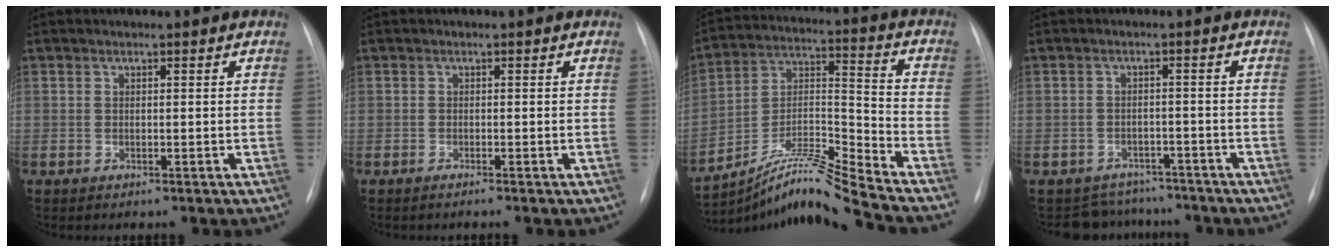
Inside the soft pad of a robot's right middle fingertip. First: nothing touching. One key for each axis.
{"total": 0.9, "fx": -0.7, "fy": -0.3, "fz": 0.5, "tx": -0.008, "ty": 0.001, "tz": -0.012}
{"total": 12.9, "fx": -11.8, "fy": -2.8, "fz": 4.6, "tx": -0.084, "ty": 0.023, "tz": -0.212}
{"total": 6.1, "fx": -5.5, "fy": 2.7, "fz": -0.8, "tx": 0.016, "ty": 0.020, "tz": -0.072}